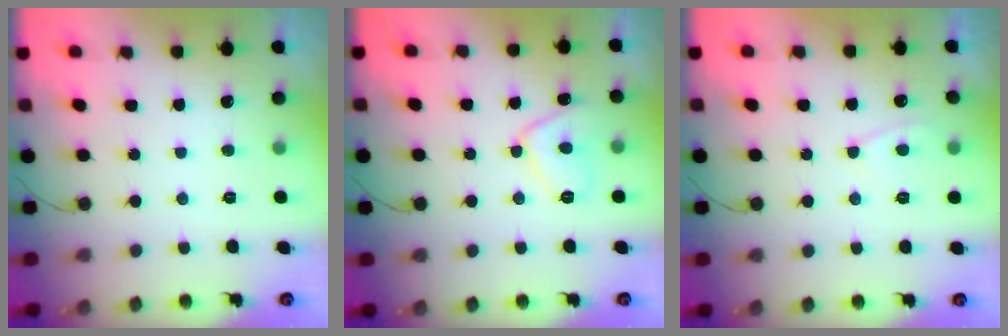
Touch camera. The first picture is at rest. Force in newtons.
{"total": 8.5, "press": 8.5, "slide": 0.5}
{"total": 4.2, "press": 4.1, "slide": 0.5}